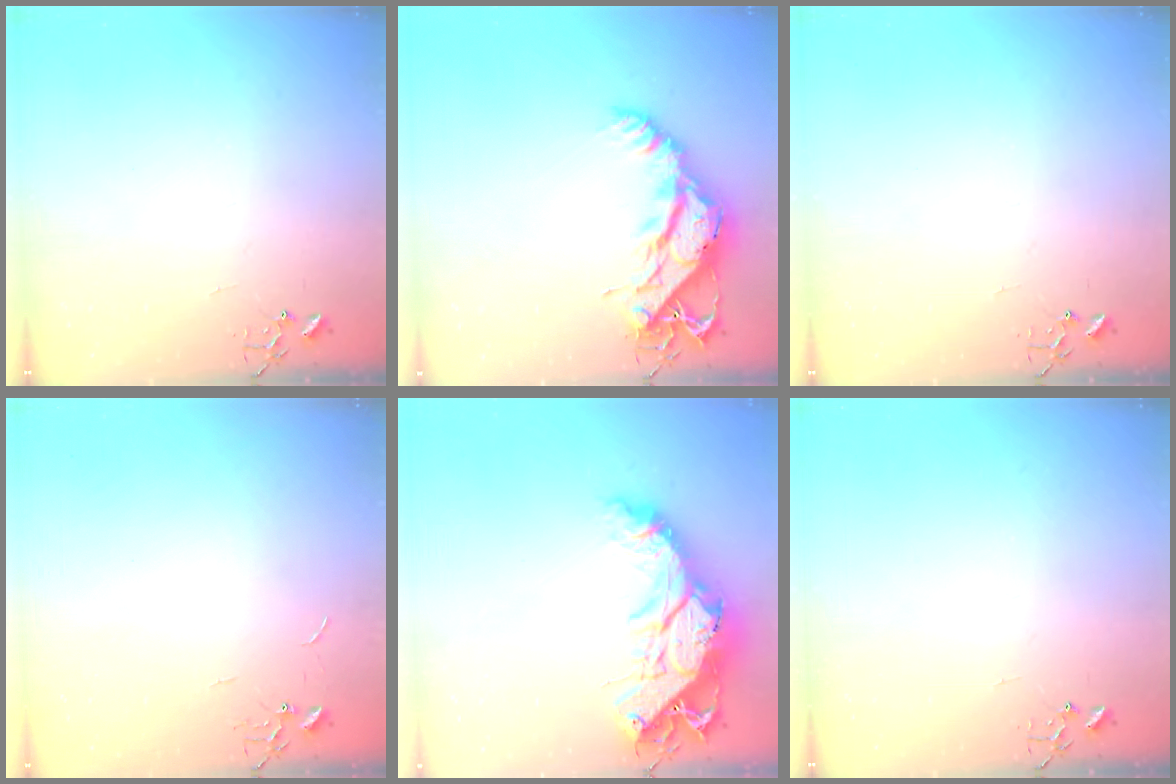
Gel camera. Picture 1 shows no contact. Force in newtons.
{"total": 14.0, "press": 13.9, "slide": 1.4}
{"total": 0.0}
{"total": 0.8, "press": 0.8, "slide": 0.2}
{"total": 21.7, "press": 21.6, "slide": 2.0}
{"total": 0.0}